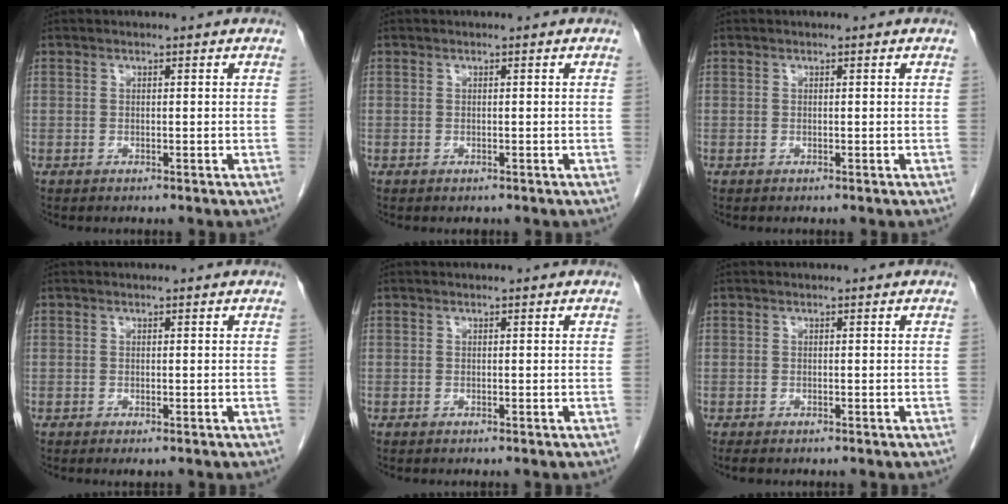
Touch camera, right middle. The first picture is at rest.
{"total": 0.0}
{"total": 0.0}
{"total": 0.6, "force": [-0.3, 0.0, 0.5], "torque": [-0.011, -0.006, -0.001]}
{"total": 0.0}
{"total": 1.1, "force": [-0.9, 0.3, 0.5], "torque": [-0.010, -0.003, -0.010]}